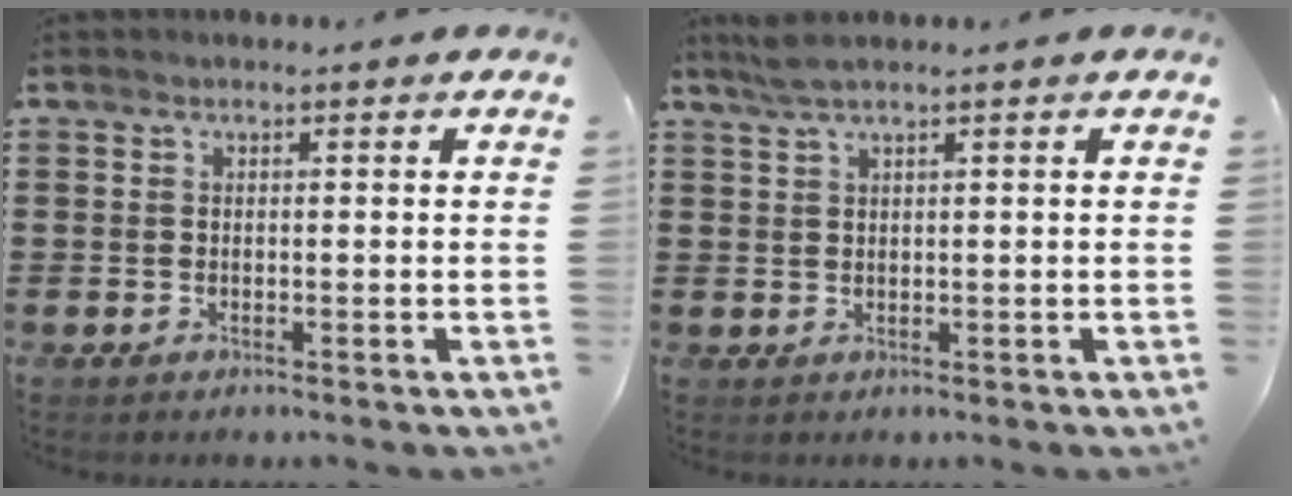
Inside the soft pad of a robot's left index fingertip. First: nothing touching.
{"total": 2.3, "force": [1.6, 0.1, 1.6], "torque": [-0.034, 0.001, 0.029]}